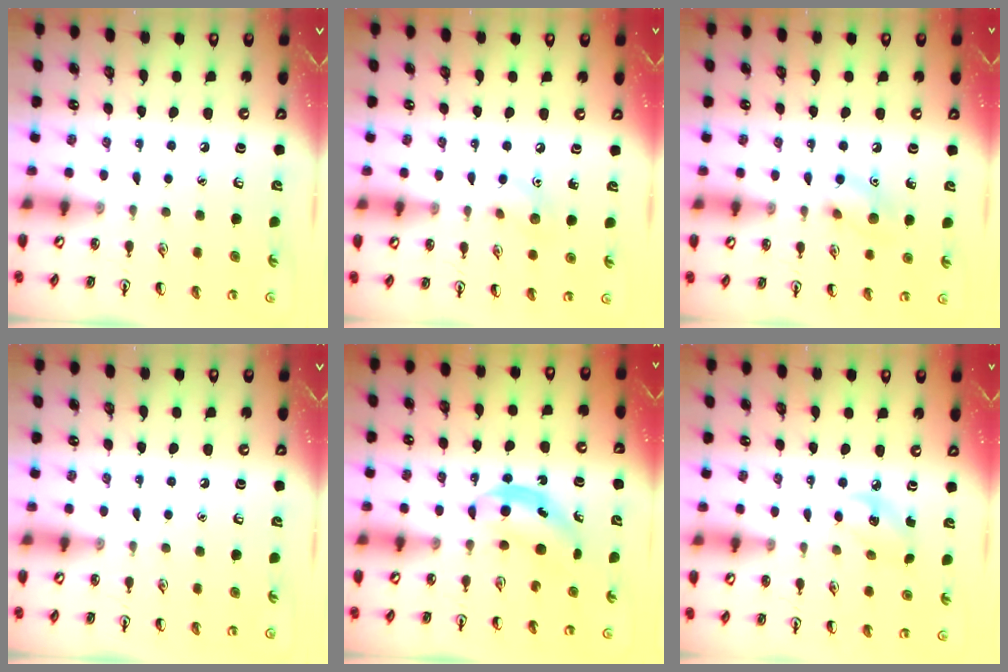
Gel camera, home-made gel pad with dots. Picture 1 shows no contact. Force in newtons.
{"total": 5.5, "press": 5.3, "slide": 1.2}
{"total": 8.5, "press": 8.4, "slide": 1.4}
{"total": 0.0}
{"total": 5.0, "press": 5.0, "slide": 0.6}
{"total": 3.0, "press": 2.9, "slide": 0.8}